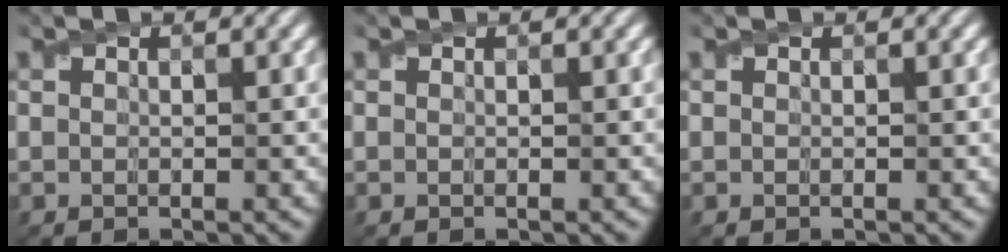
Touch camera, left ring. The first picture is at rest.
{"total": 0.0}
{"total": 0.0}